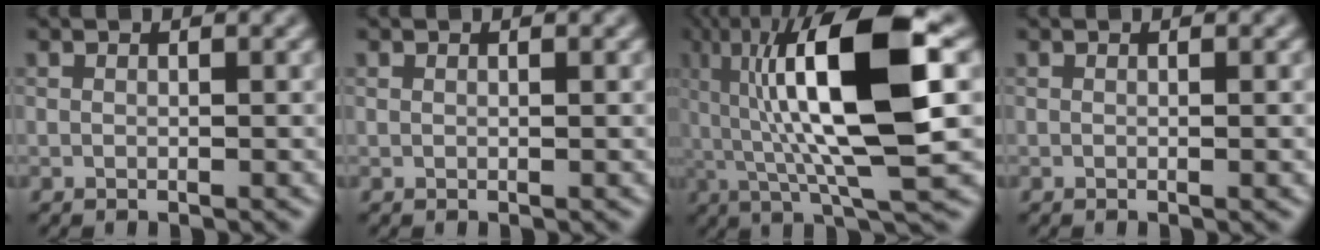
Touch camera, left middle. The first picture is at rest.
{"total": 0.0}
{"total": 11.9, "force": [1.6, 2.5, 11.5], "torque": [-0.207, 0.015, 0.042]}
{"total": 0.6, "force": [0.0, 0.3, 0.6], "torque": [-0.001, 0.000, -0.004]}